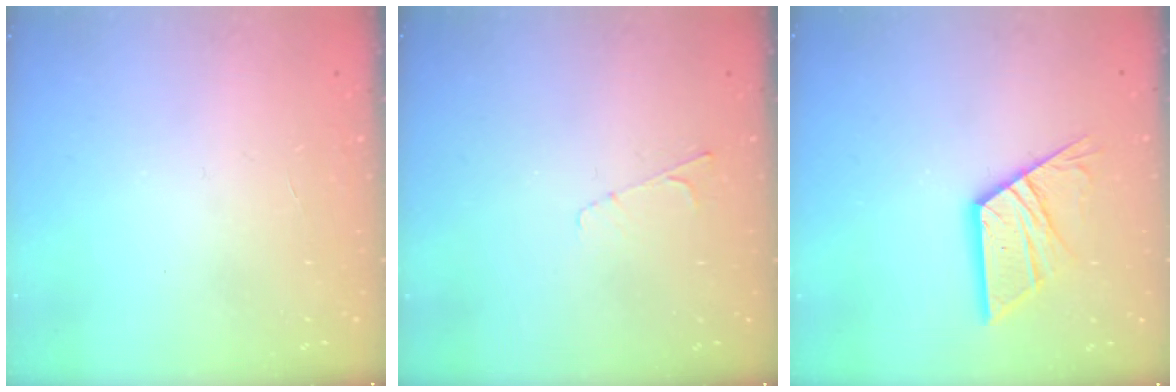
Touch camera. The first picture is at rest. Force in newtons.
{"total": 4.0, "press": 4.0, "slide": 0.5}
{"total": 12.8, "press": 12.7, "slide": 1.1}